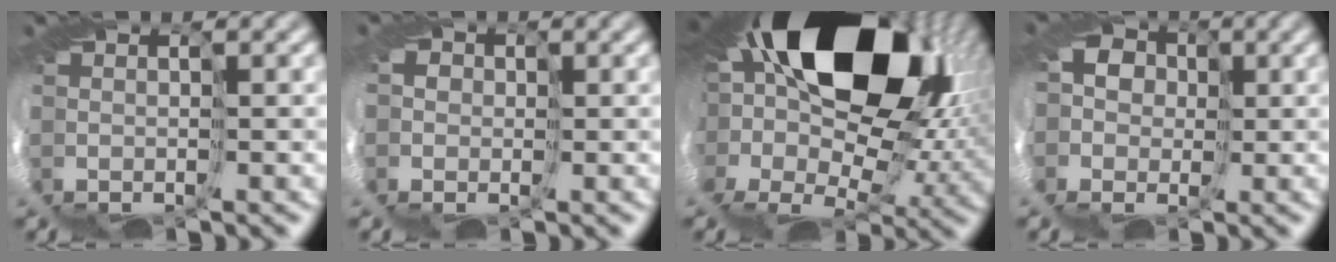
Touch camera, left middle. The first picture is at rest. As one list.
[{"total": 4.7, "force": [-0.4, 4.4, 1.6], "torque": [-0.030, 0.008, -0.041]}, {"total": 17.9, "force": [5.6, 11.0, 12.9], "torque": [-0.219, -0.017, 0.097]}, {"total": 7.0, "force": [-0.8, 6.7, 1.9], "torque": [-0.056, 0.007, -0.050]}]